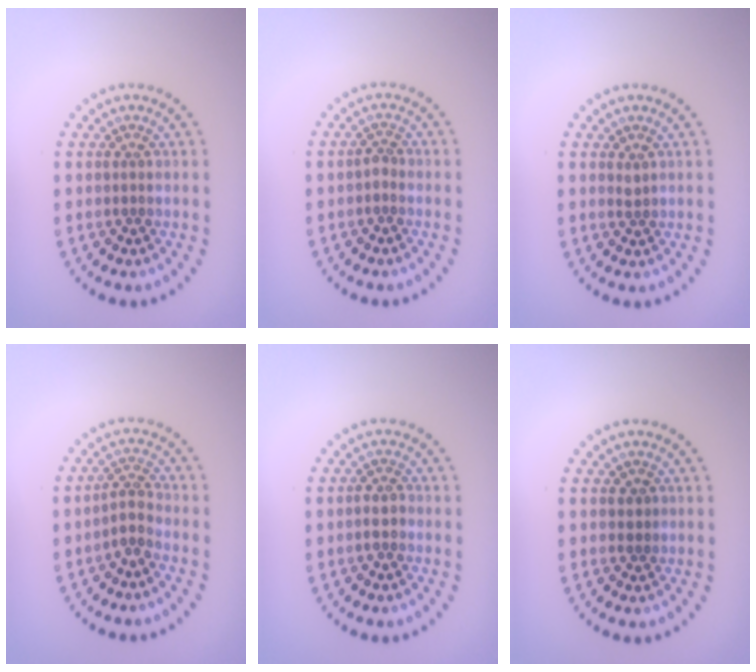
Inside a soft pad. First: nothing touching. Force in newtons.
{"total": 0.9, "press": 0.7, "slide": 0.5}
{"total": 0.6, "press": 0.5, "slide": 0.3}
{"total": 1.8, "press": 1.3, "slide": 1.3}
{"total": 1.2, "press": 1.1, "slide": 0.5}
{"total": 0.9, "press": 0.9, "slide": 0.1}